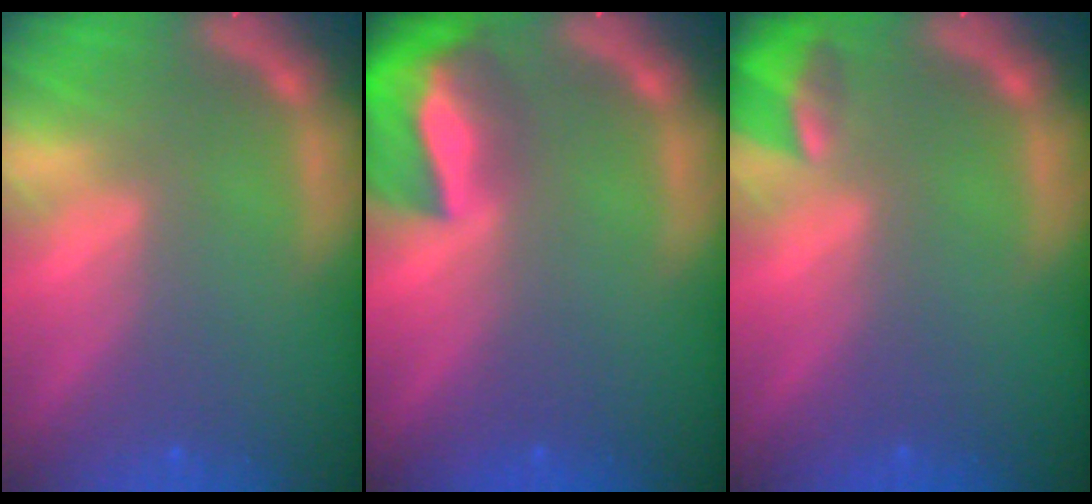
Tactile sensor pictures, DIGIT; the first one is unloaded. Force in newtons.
{"total": 9.0}
{"total": 2.9}